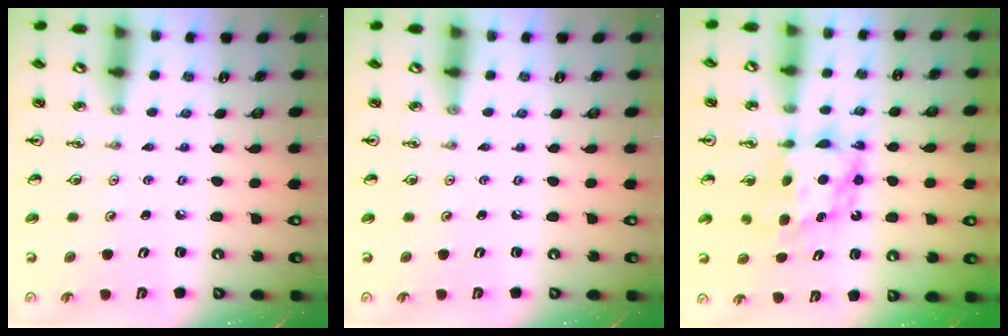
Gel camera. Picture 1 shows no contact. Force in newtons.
{"total": 0.0}
{"total": 6.5, "press": 6.5, "slide": 0.4}